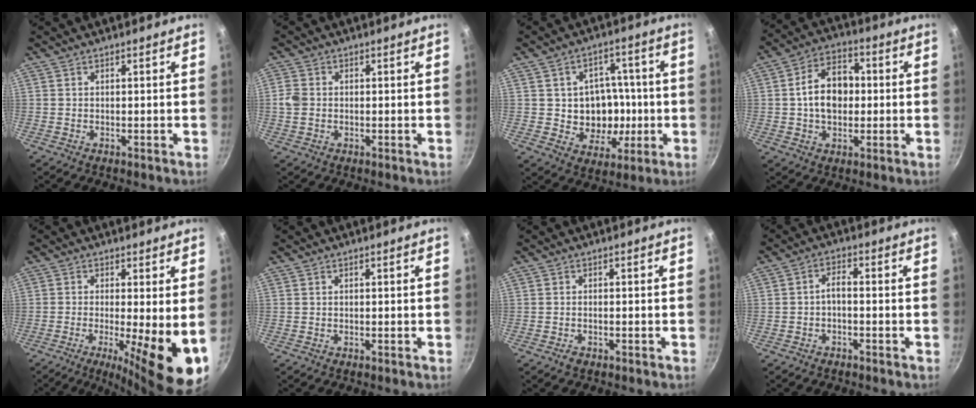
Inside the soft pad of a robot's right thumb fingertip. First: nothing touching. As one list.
[{"total": 3.4, "force": [-0.3, 2.8, 2.0], "torque": [-0.037, 0.009, -0.007]}, {"total": 12.2, "force": [-0.9, 10.4, 6.3], "torque": [-0.042, 0.012, -0.002]}, {"total": 11.4, "force": [0.3, 8.1, 7.9], "torque": [-0.100, 0.023, -0.005]}, {"total": 12.4, "force": [-2.5, 2.4, 11.9], "torque": [-0.173, -0.014, -0.035]}, {"total": 0.0}, {"total": 1.2, "force": [-0.8, 0.5, 0.7], "torque": [-0.021, 0.006, -0.014]}, {"total": 2.6, "force": [-1.2, 1.1, 2.0], "torque": [-0.037, 0.022, -0.024]}]